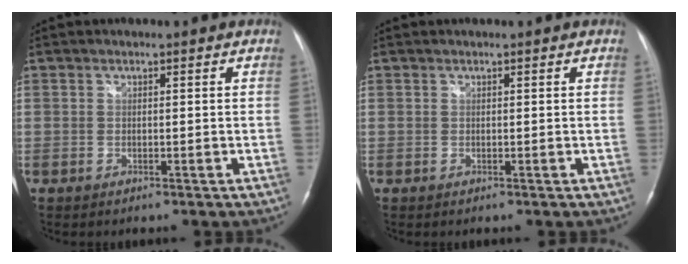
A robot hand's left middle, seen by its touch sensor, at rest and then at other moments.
{"total": 0.0}